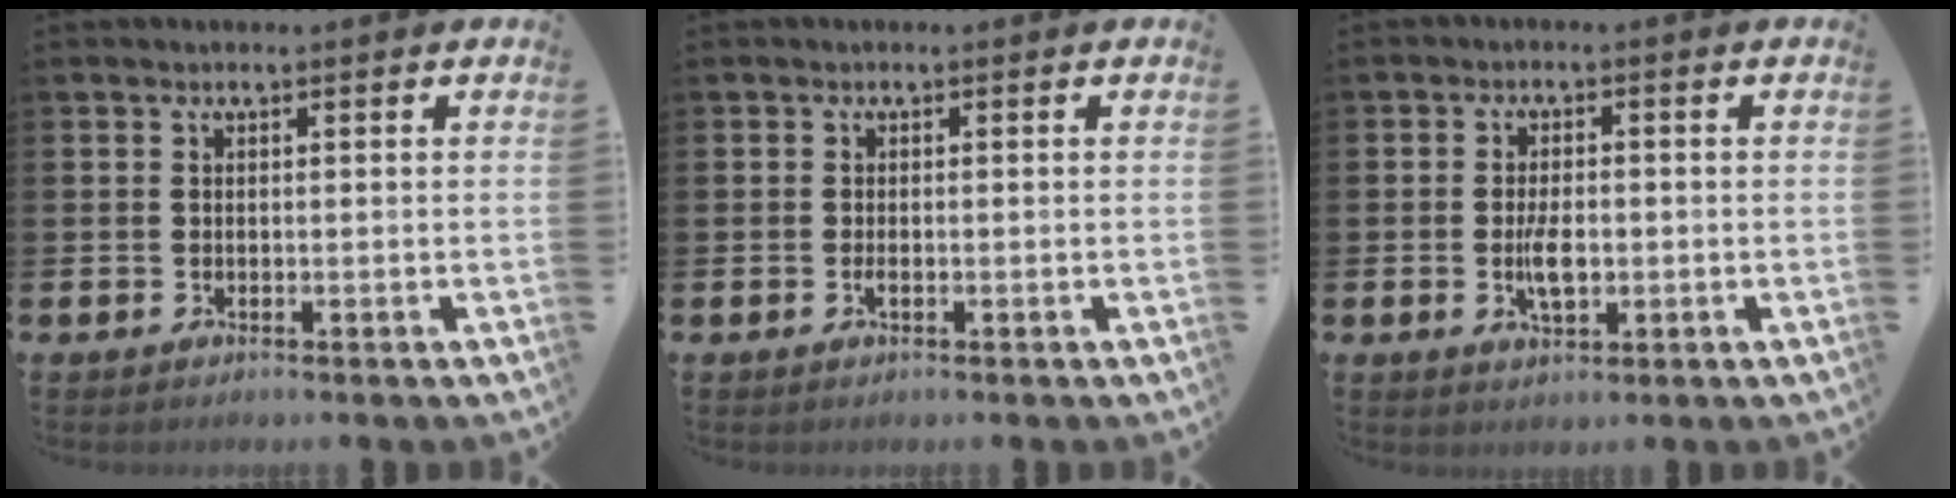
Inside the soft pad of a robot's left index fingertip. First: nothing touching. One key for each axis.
{"total": 0.8, "fx": -0.3, "fy": 0.3, "fz": 0.8, "tx": -0.018, "ty": 0.001, "tz": -0.004}
{"total": 3.9, "fx": -0.5, "fy": 1.9, "fz": 3.4, "tx": -0.051, "ty": -0.002, "tz": -0.012}